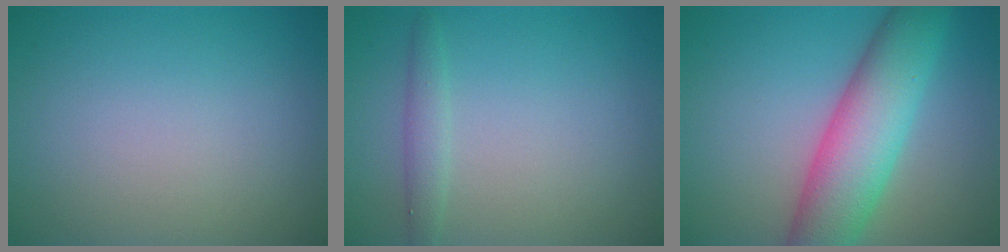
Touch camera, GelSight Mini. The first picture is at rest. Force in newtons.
{"total": 1.5, "press": 1.5, "slide": 0.0}
{"total": 8.5, "press": 8.5, "slide": 0.1}